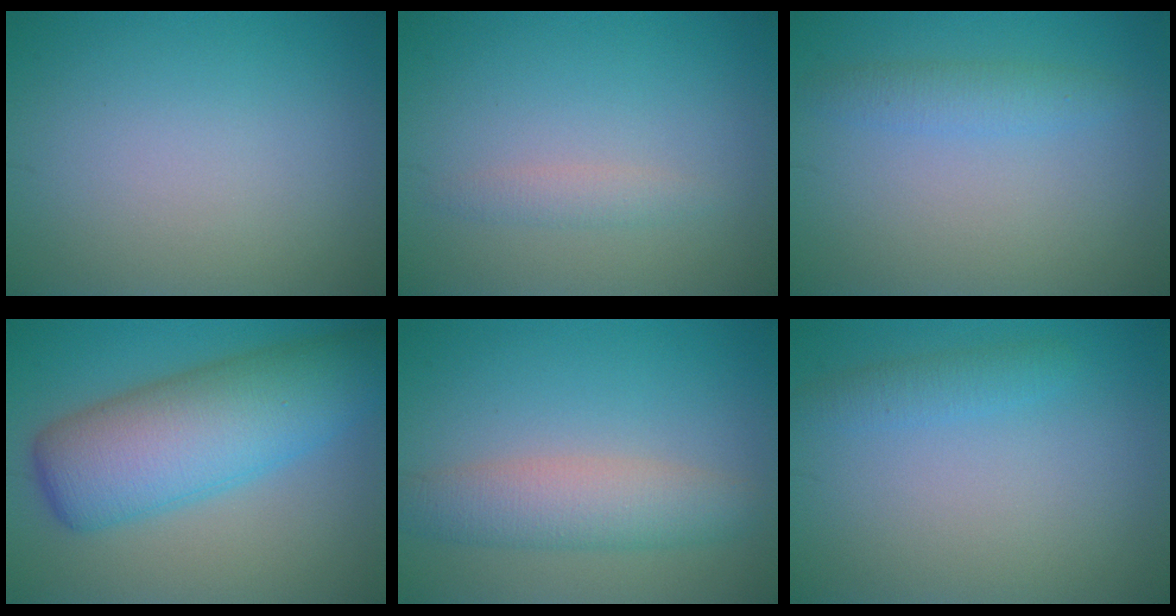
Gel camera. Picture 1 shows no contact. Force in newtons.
{"total": 1.2, "press": 1.2, "slide": 0.1}
{"total": 2.0, "press": 2.0, "slide": 0.1}
{"total": 9.9, "press": 9.9, "slide": 0.3}
{"total": 4.3, "press": 4.3, "slide": 0.1}
{"total": 1.6, "press": 1.6, "slide": 0.0}